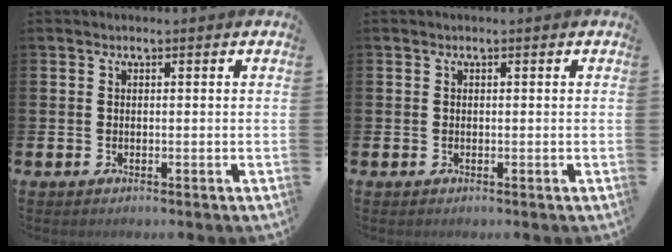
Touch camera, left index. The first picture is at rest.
{"total": 0.0}